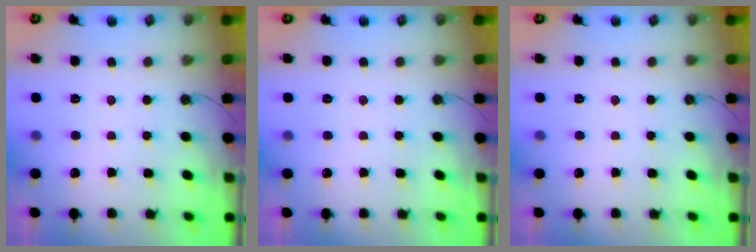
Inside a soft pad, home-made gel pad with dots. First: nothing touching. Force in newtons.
{"total": 0.0}
{"total": 0.0}